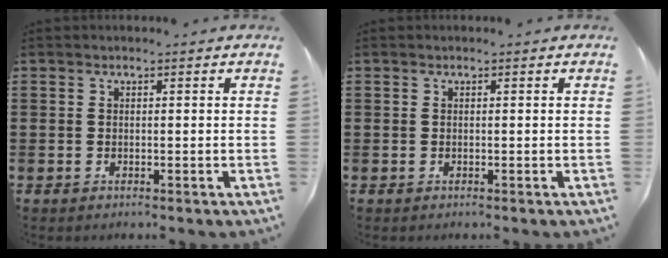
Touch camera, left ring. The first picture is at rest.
{"total": 0.0}